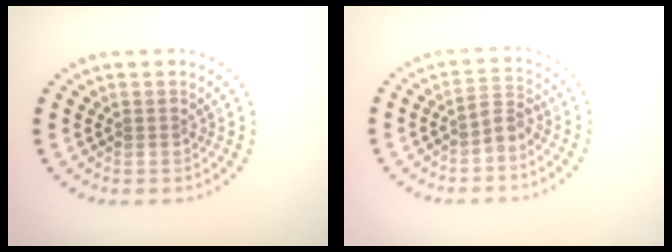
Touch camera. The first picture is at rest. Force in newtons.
{"total": 1.8, "press": 1.5, "slide": 1.1}